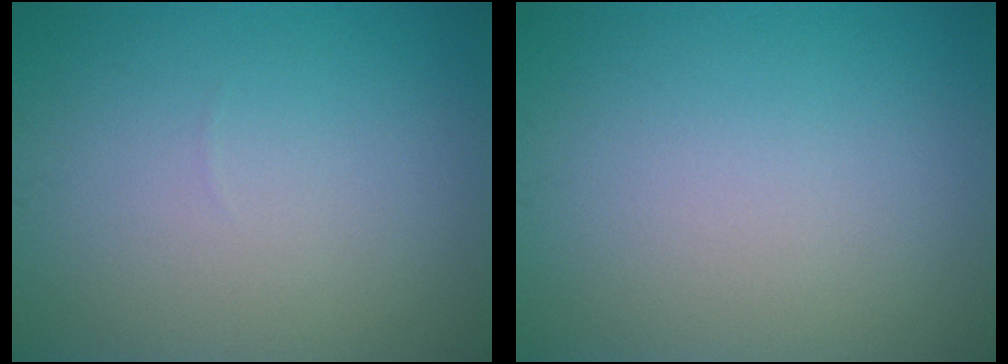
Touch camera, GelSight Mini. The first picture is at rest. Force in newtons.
{"total": 0.0}